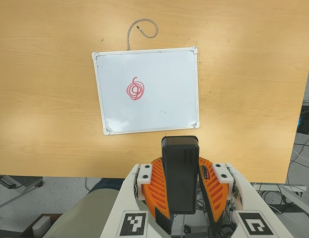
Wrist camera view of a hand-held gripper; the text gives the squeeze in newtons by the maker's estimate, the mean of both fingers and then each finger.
{"total": 11.9, "left": 9.3, "right": 14.5}